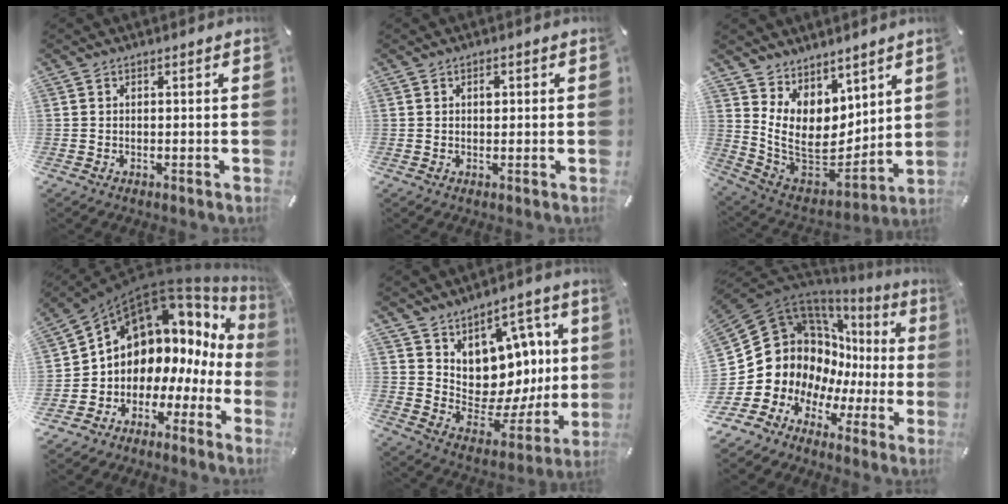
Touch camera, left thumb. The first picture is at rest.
{"total": 1.4, "force": [0.3, 0.9, 1.0], "torque": [-0.004, -0.002, 0.001]}
{"total": 13.1, "force": [5.7, 9.9, 6.5], "torque": [-0.134, -0.076, 0.118]}
{"total": 8.5, "force": [3.6, 7.3, 2.4], "torque": [-0.056, -0.053, 0.068]}
{"total": 10.3, "force": [4.3, 8.7, 3.4], "torque": [-0.041, -0.076, 0.085]}
{"total": 15.8, "force": [3.6, 14.2, 6.0], "torque": [-0.129, -0.071, 0.098]}